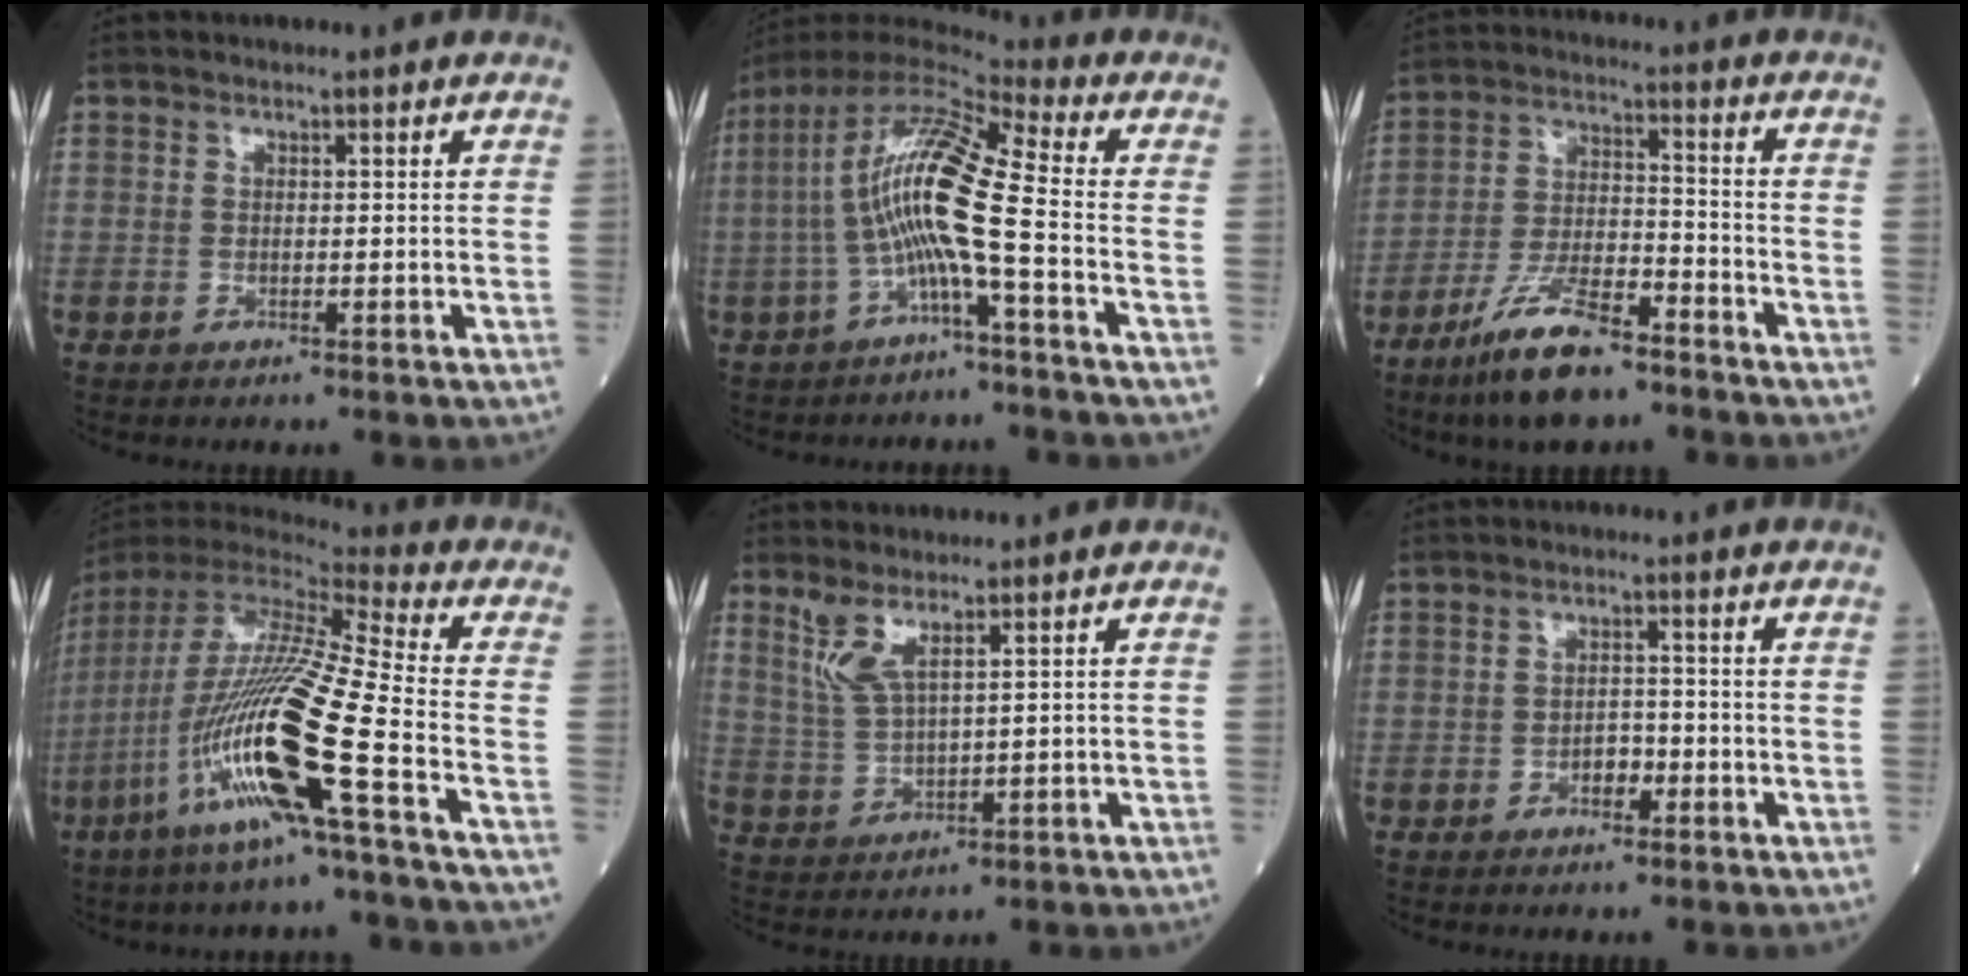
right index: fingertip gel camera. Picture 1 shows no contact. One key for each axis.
{"total": 13.1, "fx": -2.1, "fy": 0.4, "fz": 12.9, "tx": -0.258, "ty": 0.024, "tz": -0.054}
{"total": 11.5, "fx": -8.3, "fy": 2.6, "fz": 7.5, "tx": -0.151, "ty": -0.016, "tz": -0.156}
{"total": 21.9, "fx": -8.0, "fy": -0.2, "fz": 20.4, "tx": -0.438, "ty": -0.040, "tz": -0.165}
{"total": 4.4, "fx": 2.7, "fy": 0.6, "fz": 3.4, "tx": -0.086, "ty": -0.001, "tz": 0.067}
{"total": 2.4, "fx": -1.3, "fy": 1.3, "fz": 1.5, "tx": -0.020, "ty": 0.007, "tz": -0.024}